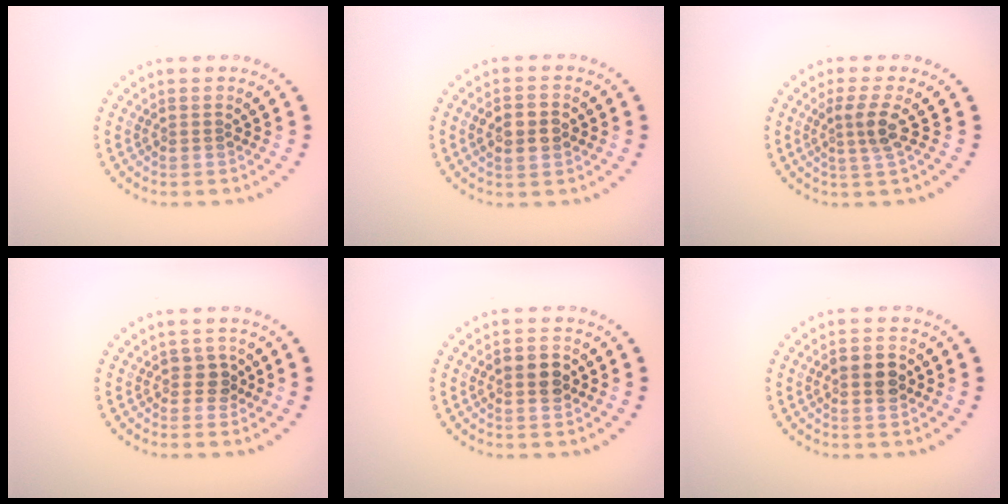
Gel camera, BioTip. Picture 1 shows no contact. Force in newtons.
{"total": 3.4, "press": 3.4, "slide": 0.1}
{"total": 2.4, "press": 1.7, "slide": 1.7}
{"total": 1.6, "press": 1.4, "slide": 0.8}
{"total": 3.0, "press": 3.0, "slide": 0.2}
{"total": 3.0, "press": 3.0, "slide": 0.1}